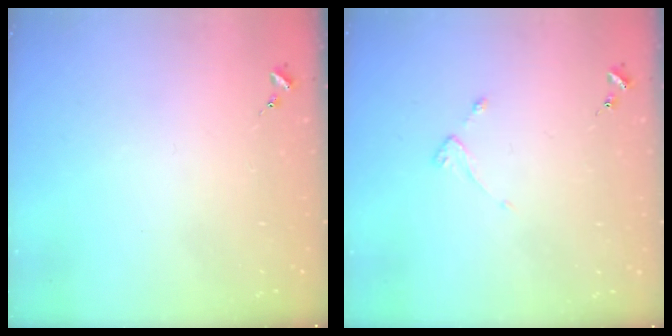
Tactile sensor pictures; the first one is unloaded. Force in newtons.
{"total": 2.2, "press": 2.1, "slide": 0.4}